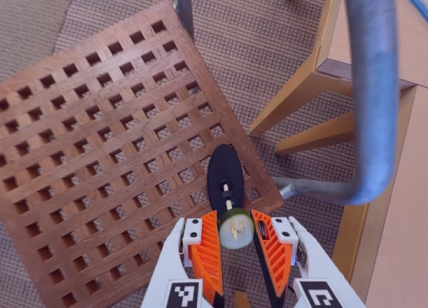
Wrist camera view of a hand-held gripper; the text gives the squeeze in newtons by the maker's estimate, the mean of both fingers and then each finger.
{"total": 8.9, "left": 8.2, "right": 9.7}